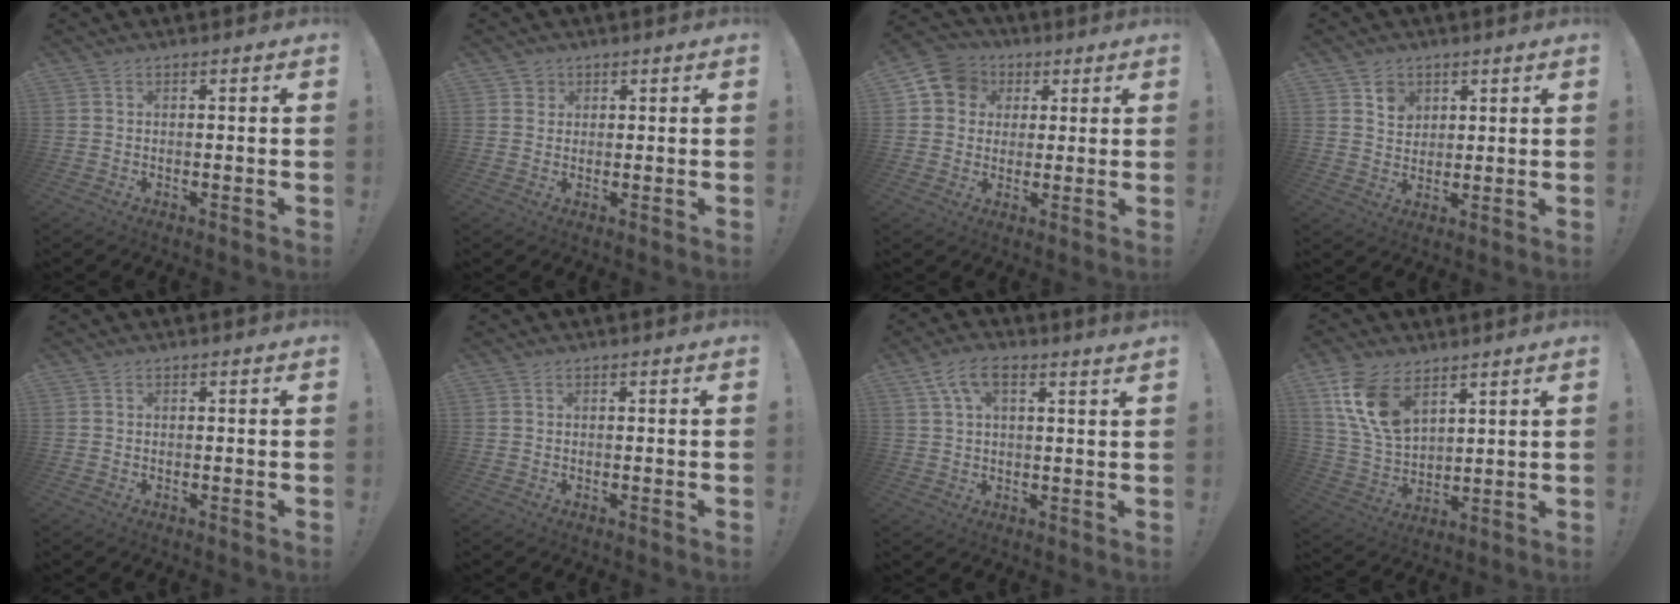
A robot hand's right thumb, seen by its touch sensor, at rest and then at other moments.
{"total": 2.4, "force": [1.3, 2.0, 0.2], "torque": [0.005, -0.006, 0.020]}
{"total": 10.3, "force": [3.2, 9.0, 3.8], "torque": [-0.049, -0.002, 0.065]}
{"total": 5.5, "force": [3.0, 4.4, 1.1], "torque": [-0.003, -0.024, 0.052]}
{"total": 0.0}
{"total": 0.0}
{"total": 7.3, "force": [3.9, 2.6, 5.7], "torque": [-0.100, -0.005, 0.072]}
{"total": 14.1, "force": [7.9, 8.1, 8.4], "torque": [-0.171, -0.034, 0.152]}